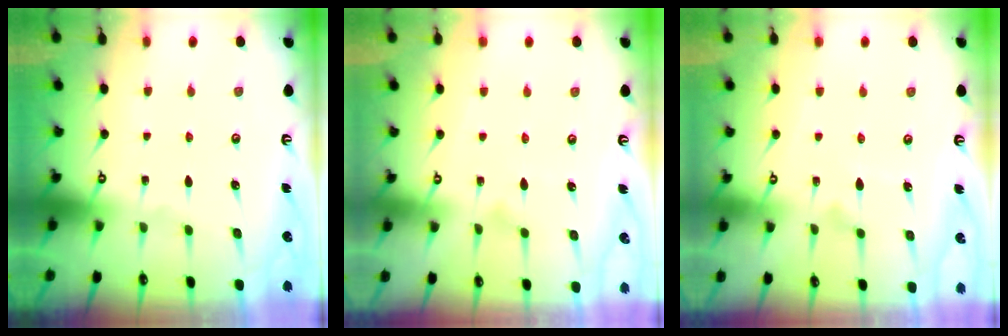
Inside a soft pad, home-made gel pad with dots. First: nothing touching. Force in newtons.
{"total": 5.6, "press": 5.6, "slide": 0.3}
{"total": 9.0, "press": 9.0, "slide": 0.5}